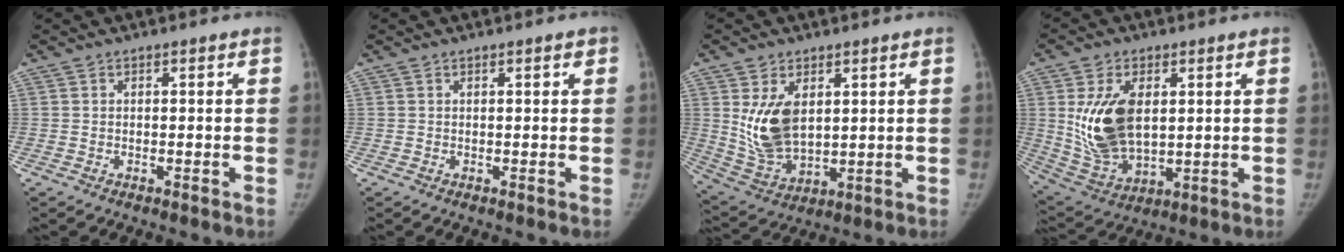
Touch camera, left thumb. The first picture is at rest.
{"total": 0.9, "force": [0.6, 0.1, 0.7], "torque": [-0.007, -0.001, 0.007]}
{"total": 11.3, "force": [2.9, 6.8, 8.6], "torque": [-0.145, -0.023, 0.075]}
{"total": 14.8, "force": [2.6, 8.8, 11.6], "torque": [-0.204, -0.020, 0.066]}